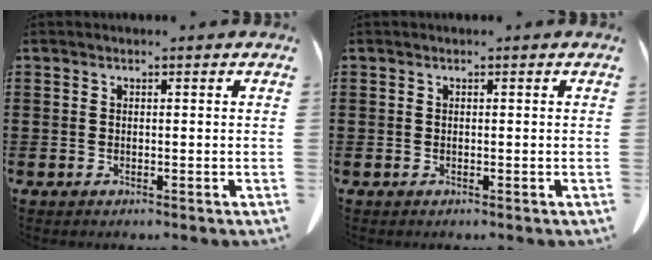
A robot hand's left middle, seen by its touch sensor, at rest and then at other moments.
{"total": 0.0}